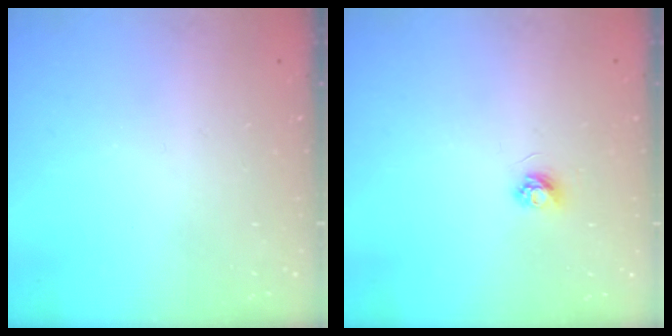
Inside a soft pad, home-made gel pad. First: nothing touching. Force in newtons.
{"total": 3.4, "press": 3.4, "slide": 0.4}